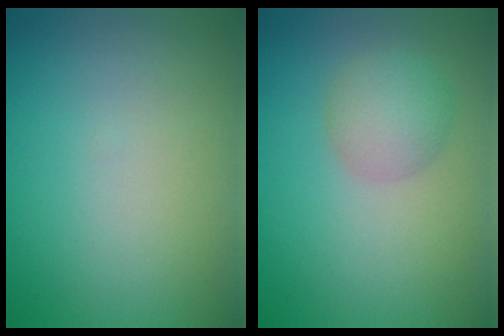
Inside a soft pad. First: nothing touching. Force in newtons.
{"total": 2.9, "press": 2.9, "slide": 0.2}